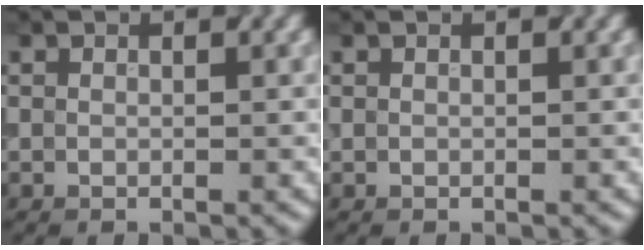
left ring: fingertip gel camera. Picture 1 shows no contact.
{"total": 0.0}